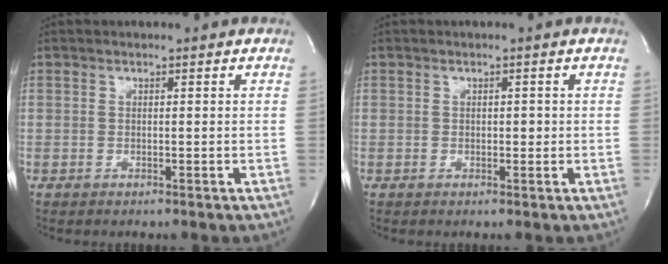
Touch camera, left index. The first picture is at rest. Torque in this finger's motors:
{"motor_torque": [-0.31, 0.09, -0.06, 0.00]}